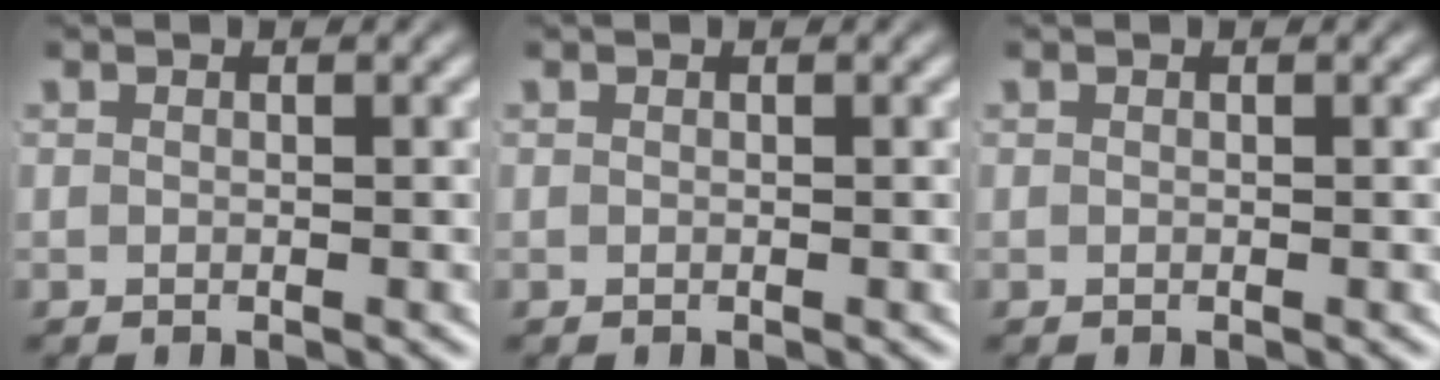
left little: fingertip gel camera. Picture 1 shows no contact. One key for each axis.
{"total": 0.0}
{"total": 0.0}